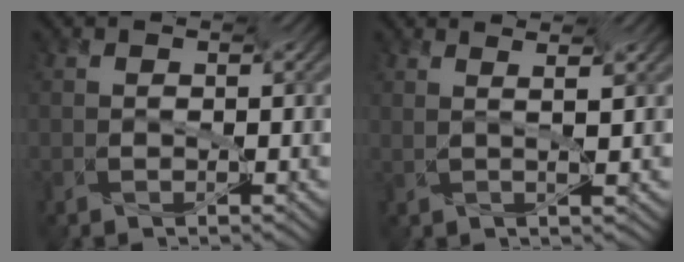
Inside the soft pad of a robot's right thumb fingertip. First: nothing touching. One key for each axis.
{"total": 2.9, "fx": 2.6, "fy": -0.6, "fz": 1.2, "tx": -0.006, "ty": -0.004, "tz": 0.047}